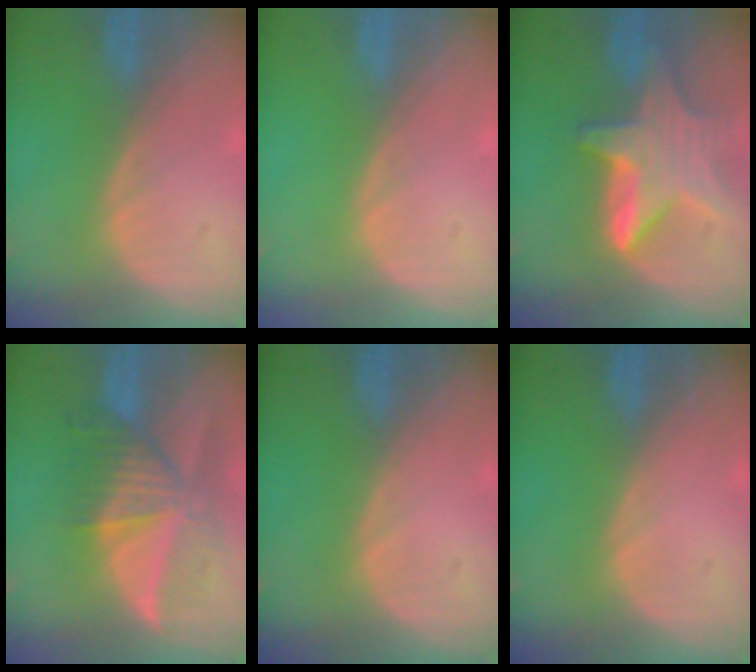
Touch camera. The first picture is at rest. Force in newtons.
{"total": 0.0}
{"total": 9.3, "press": 9.3, "slide": 0.8}
{"total": 9.2, "press": 8.3, "slide": 4.0}
{"total": 0.0}
{"total": 0.0}